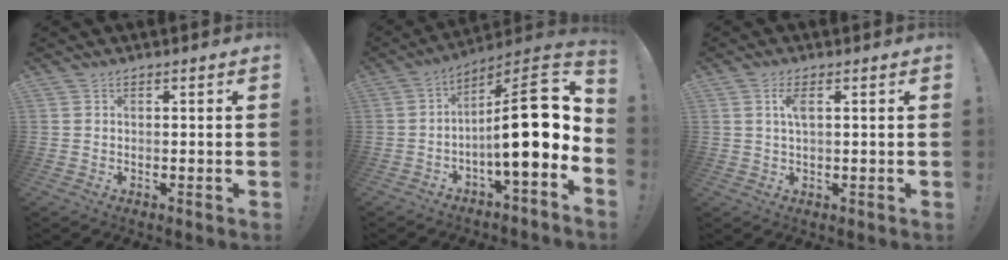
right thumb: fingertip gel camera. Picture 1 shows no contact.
{"total": 18.8, "force": [-0.7, 4.9, 18.1], "torque": [-0.272, 0.008, -0.013]}
{"total": 3.8, "force": [1.2, 1.1, 3.4], "torque": [-0.065, 0.001, 0.020]}